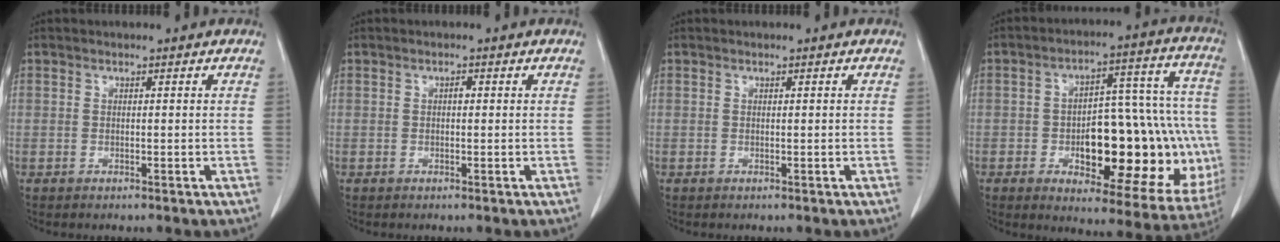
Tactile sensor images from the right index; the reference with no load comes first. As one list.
[{"total": 0.7, "force": [0.1, 0.4, 0.6], "torque": [-0.010, 0.003, 0.001]}, {"total": 0.0}, {"total": 24.1, "force": [-4.5, 9.0, 21.9], "torque": [-0.222, 0.042, -0.035]}]